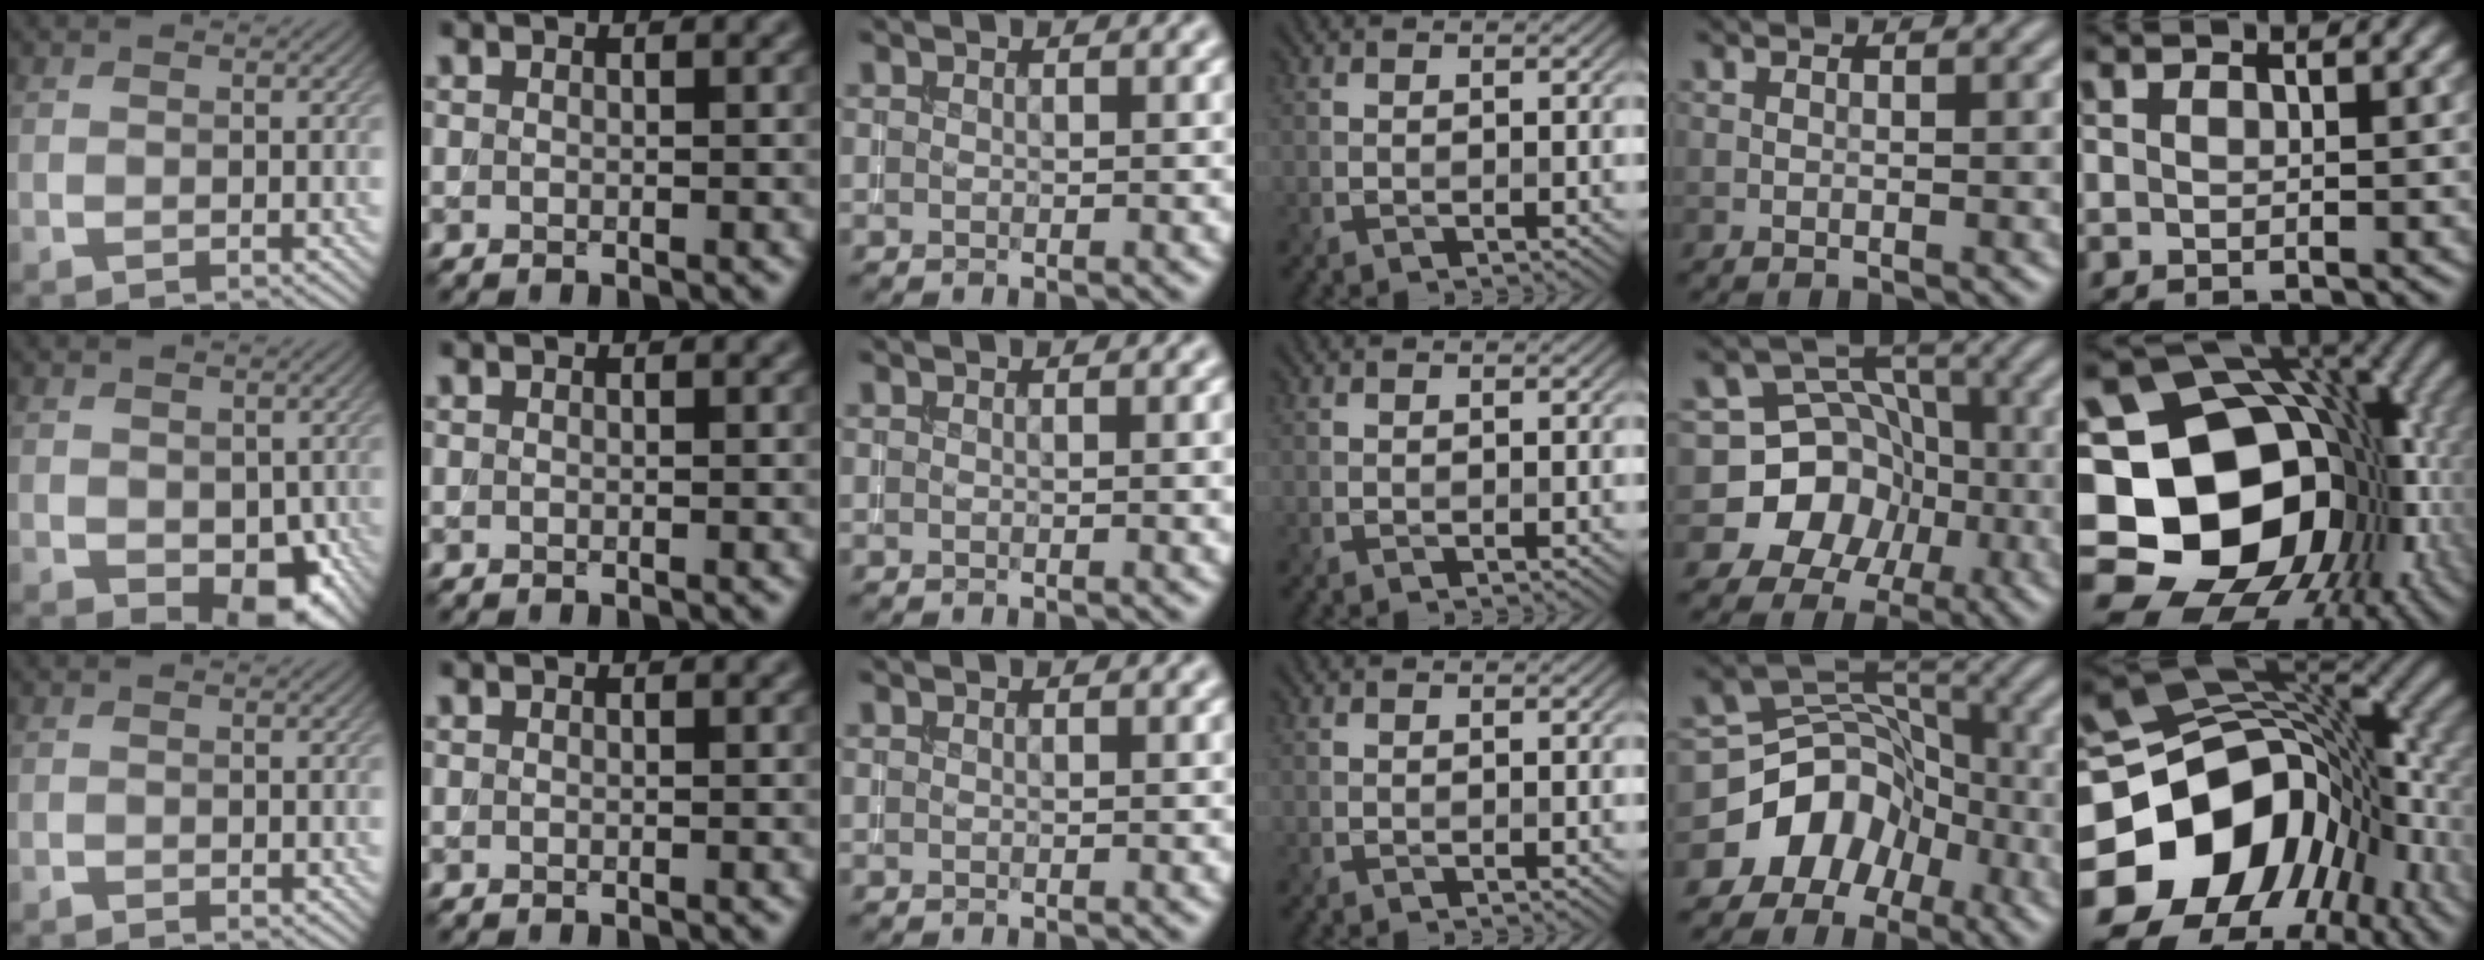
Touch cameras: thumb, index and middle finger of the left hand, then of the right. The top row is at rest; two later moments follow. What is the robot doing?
{"motion": "extract", "object": "drawer"}